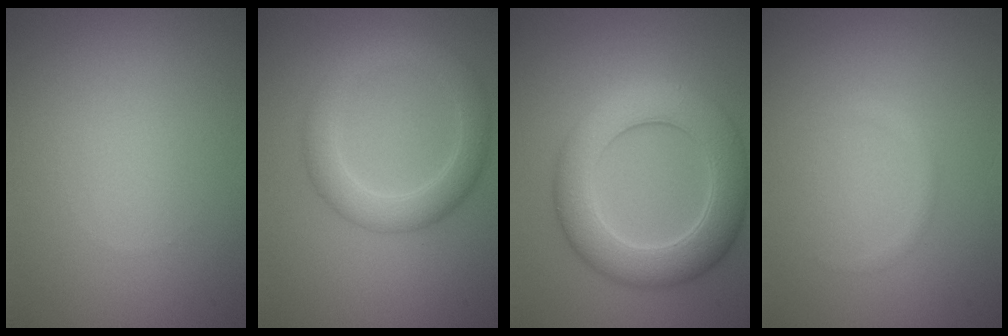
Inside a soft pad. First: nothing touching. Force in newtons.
{"total": 4.1, "press": 4.0, "slide": 0.3}
{"total": 7.3, "press": 7.3, "slide": 0.2}
{"total": 0.7, "press": 0.7, "slide": 0.1}